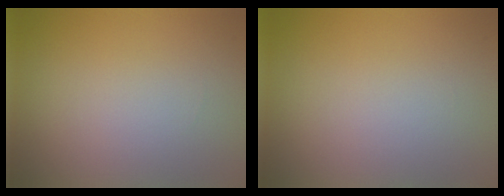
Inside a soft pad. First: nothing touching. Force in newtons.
{"total": 0.0}